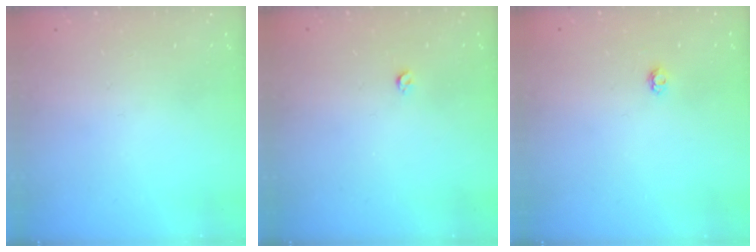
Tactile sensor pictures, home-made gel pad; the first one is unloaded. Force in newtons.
{"total": 2.8, "press": 2.8, "slide": 0.5}
{"total": 2.9, "press": 2.9, "slide": 0.4}